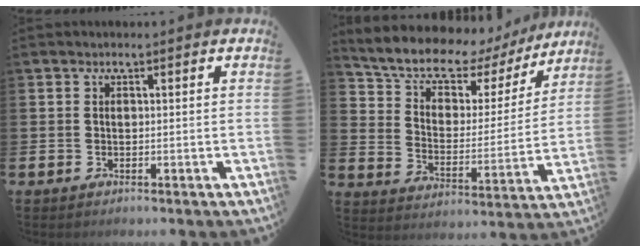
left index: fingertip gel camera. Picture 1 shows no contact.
{"total": 9.5, "force": [8.1, 3.8, 3.2], "torque": [-0.097, -0.054, 0.136]}